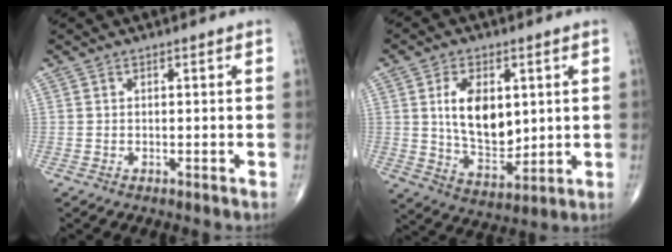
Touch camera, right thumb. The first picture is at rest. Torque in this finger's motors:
{"motor_torque": [1.52, 1.32, 1.16, -0.40, 0.15]}